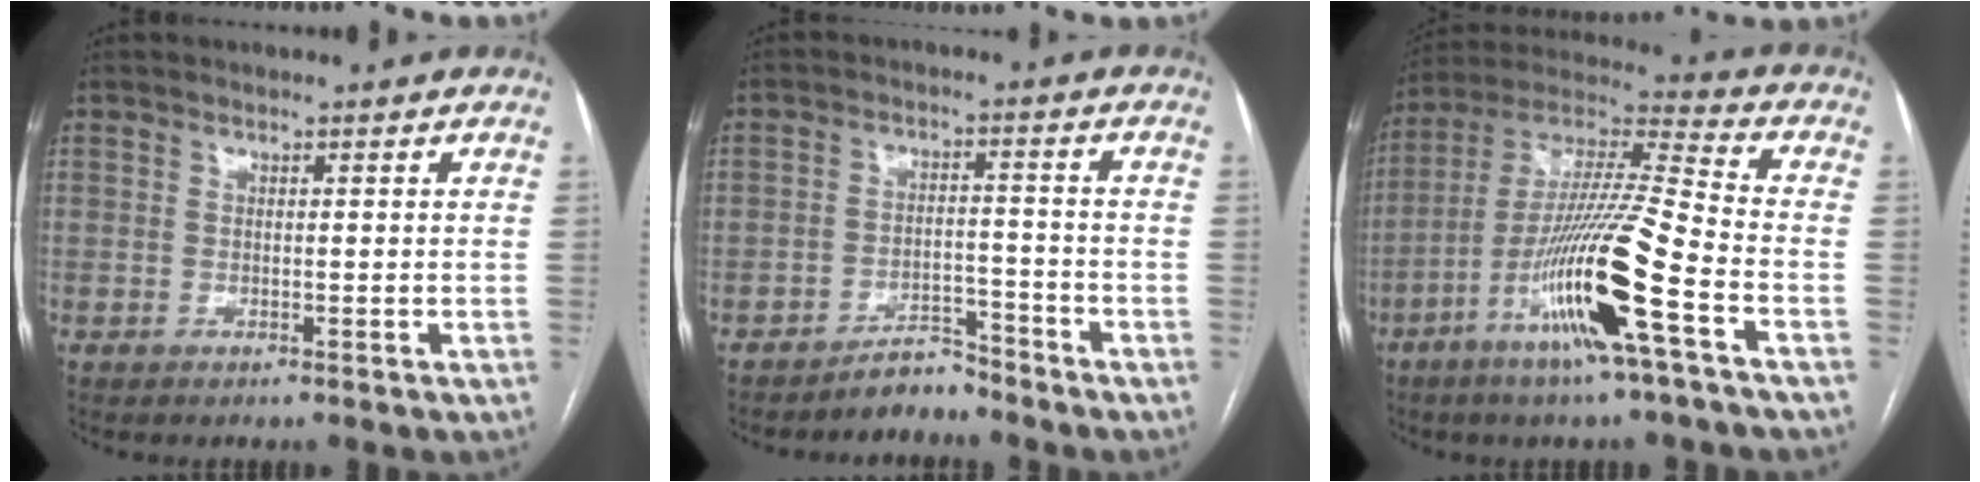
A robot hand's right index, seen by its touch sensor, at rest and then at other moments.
{"total": 4.1, "force": [-3.9, 1.2, 0.3], "torque": [0.001, 0.000, -0.066]}
{"total": 18.0, "force": [-7.5, -0.4, 16.4], "torque": [-0.324, -0.016, -0.144]}